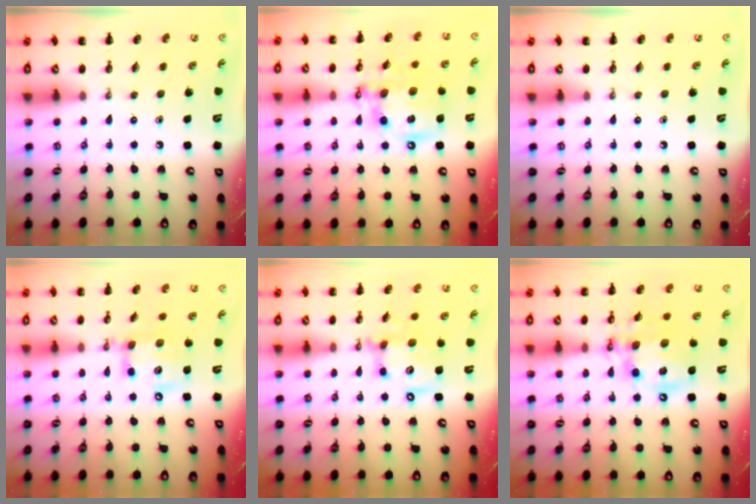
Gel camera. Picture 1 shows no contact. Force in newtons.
{"total": 15.3, "press": 14.8, "slide": 3.7}
{"total": 0.0}
{"total": 12.7, "press": 12.5, "slide": 2.0}
{"total": 14.0, "press": 13.6, "slide": 3.4}
{"total": 15.3, "press": 15.0, "slide": 3.1}